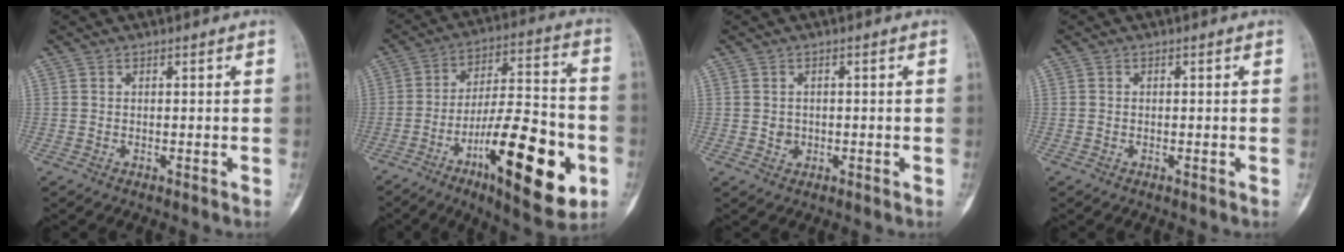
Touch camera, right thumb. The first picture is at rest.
{"total": 22.7, "force": [-8.2, 7.1, 19.9], "torque": [-0.307, 0.033, -0.123]}
{"total": 1.7, "force": [-0.2, 1.5, 0.7], "torque": [-0.006, 0.004, 0.001]}
{"total": 0.0}